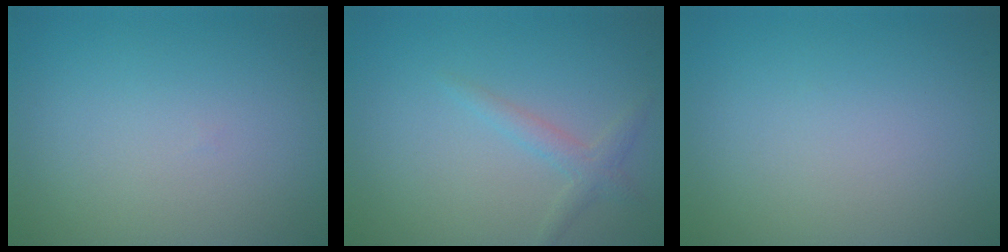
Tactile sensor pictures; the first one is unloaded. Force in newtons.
{"total": 1.7, "press": 1.7, "slide": 0.0}
{"total": 0.0}